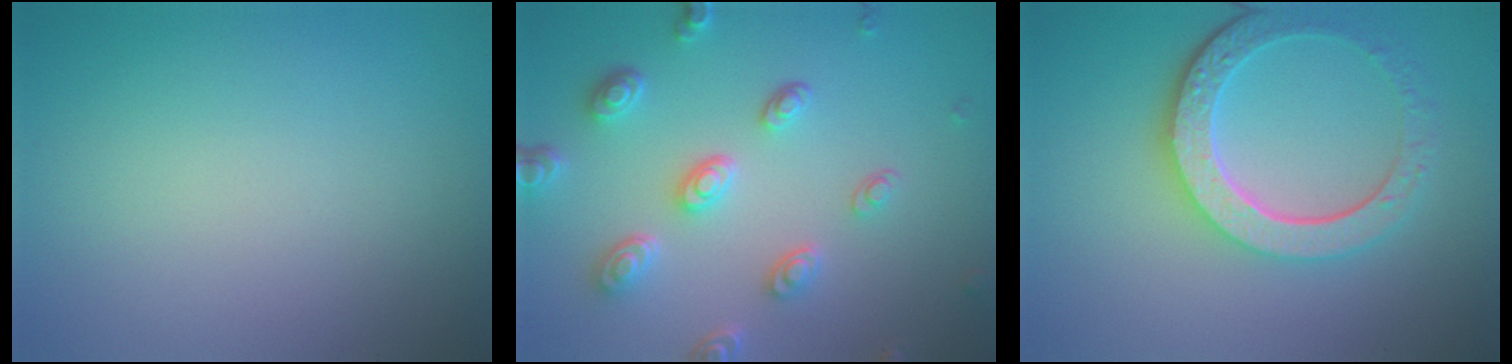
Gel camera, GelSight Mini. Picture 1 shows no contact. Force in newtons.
{"total": 4.8, "press": 3.7, "slide": 3.1}
{"total": 6.0, "press": 4.5, "slide": 4.0}